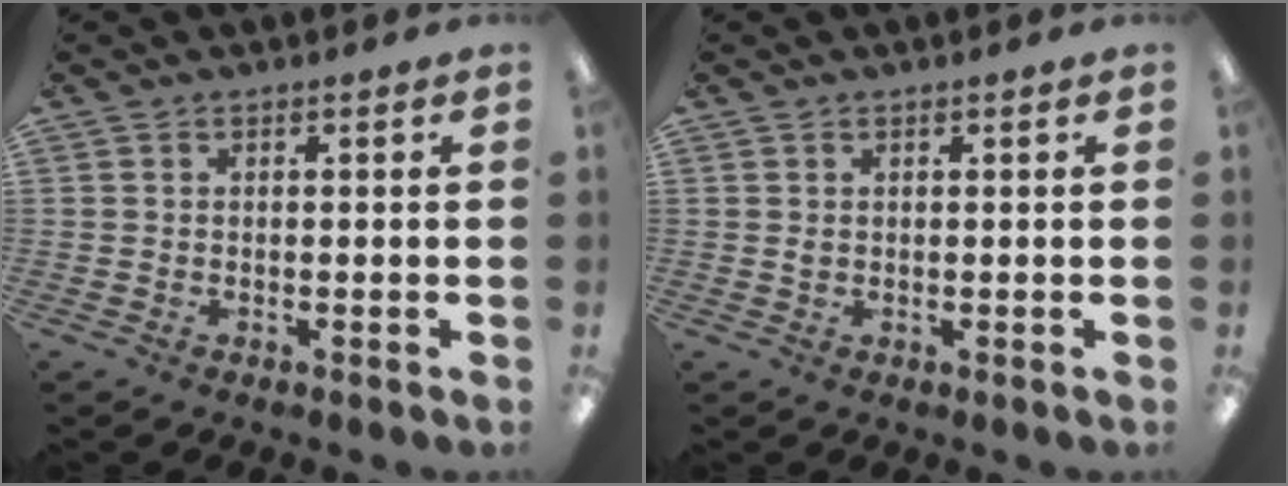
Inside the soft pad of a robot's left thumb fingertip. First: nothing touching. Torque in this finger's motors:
{"motor_torque": [0.04, 0.09, 0.21, -0.57, -0.01]}